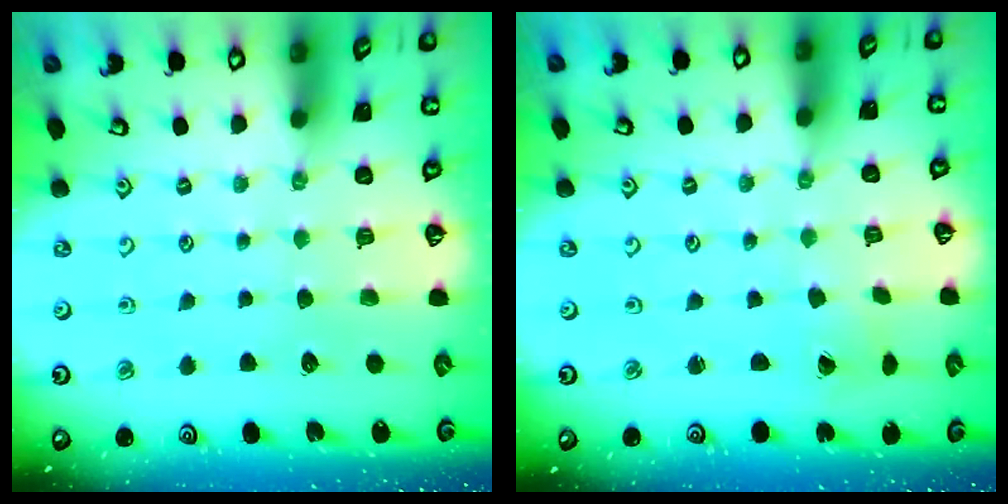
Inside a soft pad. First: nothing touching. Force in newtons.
{"total": 0.6, "press": 0.6, "slide": 0.0}